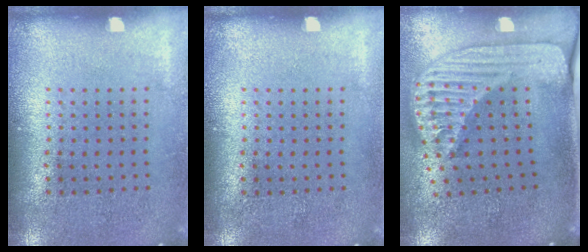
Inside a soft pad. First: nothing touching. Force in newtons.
{"total": 0.0}
{"total": 2.5, "press": 1.8, "slide": 1.7}